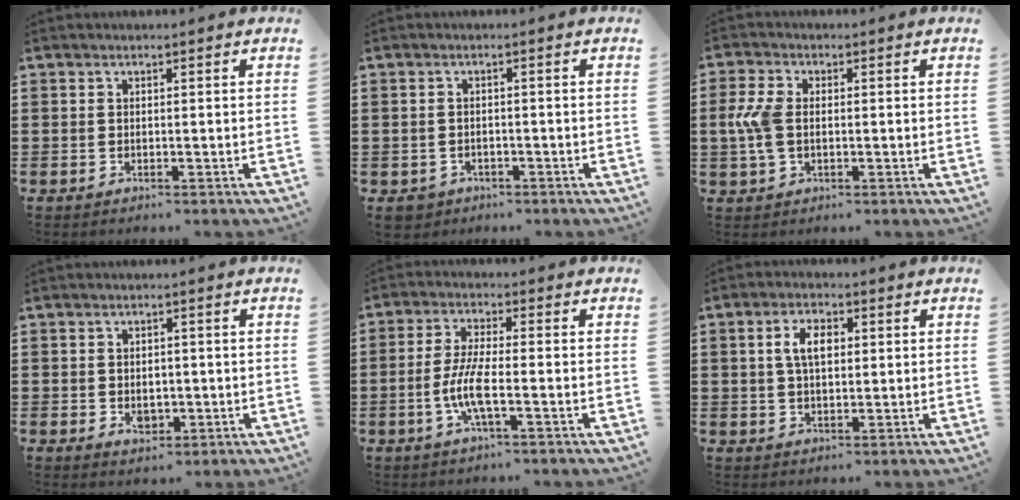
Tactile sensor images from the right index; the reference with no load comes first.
{"total": 1.6, "force": [-1.3, 0.9, -0.1], "torque": [-0.006, 0.005, -0.031]}
{"total": 5.7, "force": [-0.2, 3.4, 4.5], "torque": [-0.125, -0.002, -0.013]}
{"total": 2.5, "force": [-0.2, 2.0, 1.5], "torque": [-0.024, 0.005, -0.007]}
{"total": 6.4, "force": [-2.0, 1.3, 5.9], "torque": [-0.135, -0.011, -0.046]}
{"total": 4.7, "force": [1.0, 2.5, 3.9], "torque": [-0.084, 0.013, 0.014]}